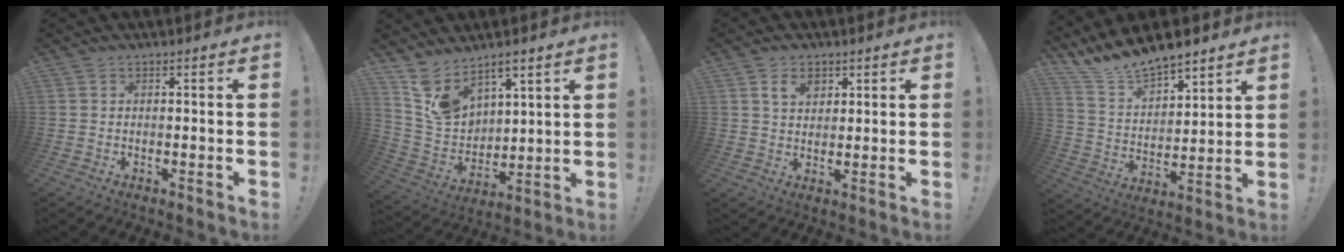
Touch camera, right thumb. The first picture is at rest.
{"total": 11.1, "force": [8.7, 5.9, 3.4], "torque": [-0.081, -0.065, 0.173]}
{"total": 5.5, "force": [2.7, 3.7, 3.0], "torque": [-0.037, -0.005, 0.046]}
{"total": 12.1, "force": [11.5, 2.5, 2.7], "torque": [-0.082, -0.096, 0.210]}